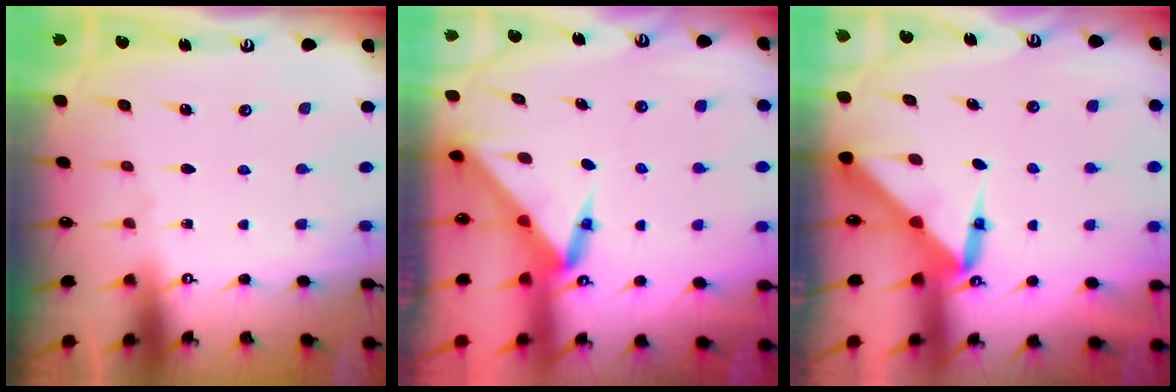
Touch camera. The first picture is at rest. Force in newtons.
{"total": 3.6, "press": 3.6, "slide": 0.2}
{"total": 3.9, "press": 3.9, "slide": 0.3}